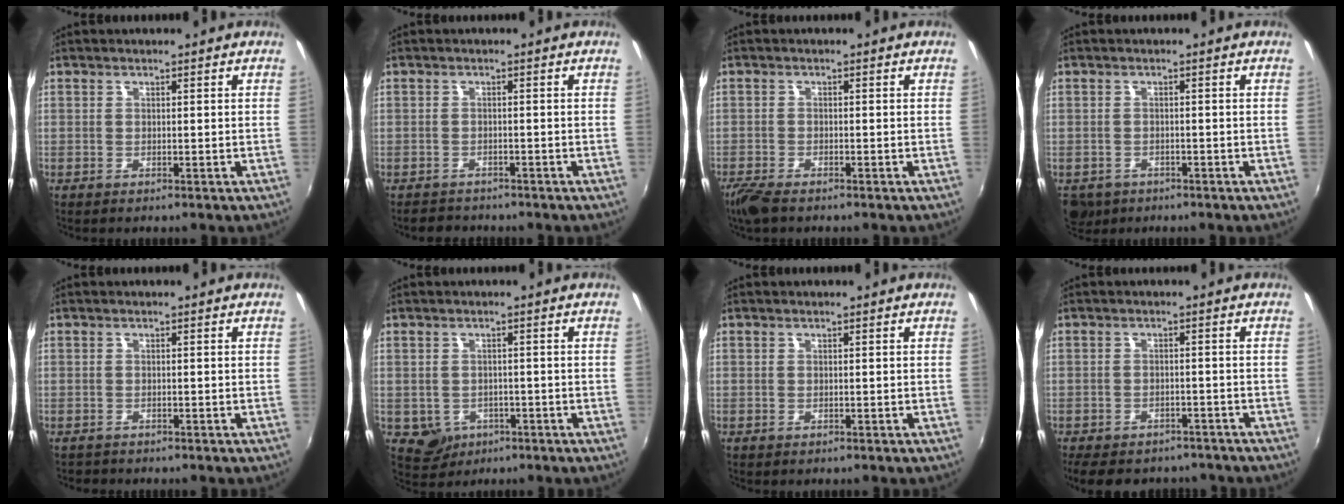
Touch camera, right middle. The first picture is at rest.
{"total": 3.5, "force": [-3.1, 1.5, 0.3], "torque": [-0.018, -0.002, -0.052]}
{"total": 4.4, "force": [-3.5, 1.2, 2.4], "torque": [-0.063, -0.017, -0.069]}
{"total": 5.3, "force": [-2.9, 3.9, 2.1], "torque": [-0.053, -0.013, -0.043]}
{"total": 1.3, "force": [-1.3, 0.4, 0.0], "torque": [-0.004, -0.004, -0.021]}
{"total": 4.5, "force": [-1.7, 3.9, 1.2], "torque": [-0.033, 0.000, -0.015]}
{"total": 0.0}
{"total": 12.3, "force": [-10.0, 5.4, 4.8], "torque": [-0.111, -0.016, -0.140]}